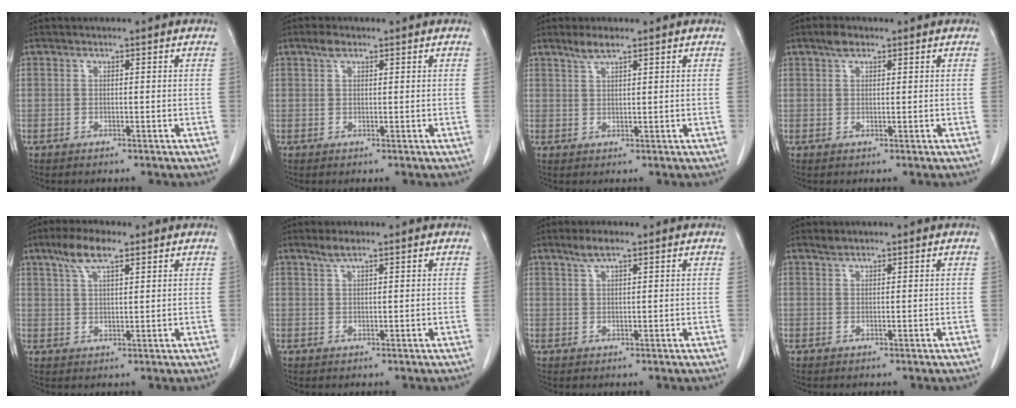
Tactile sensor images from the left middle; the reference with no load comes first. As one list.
[{"total": 1.6, "force": [1.1, 0.7, 1.0], "torque": [-0.022, 0.007, 0.019]}, {"total": 2.6, "force": [2.0, 0.2, 1.6], "torque": [-0.040, 0.001, 0.041]}, {"total": 2.0, "force": [1.3, 0.8, 1.2], "torque": [-0.026, 0.007, 0.024]}, {"total": 6.0, "force": [3.9, 1.3, 4.3], "torque": [-0.095, 0.012, 0.075]}, {"total": 1.7, "force": [1.3, 0.0, 1.0], "torque": [-0.025, 0.002, 0.028]}, {"total": 2.5, "force": [1.8, 0.2, 1.7], "torque": [-0.041, 0.004, 0.036]}, {"total": 0.8, "force": [0.8, 0.1, 0.2], "torque": [-0.010, 0.002, 0.019]}]